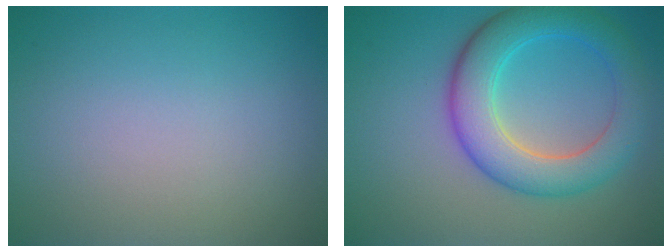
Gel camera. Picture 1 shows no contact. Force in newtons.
{"total": 6.6, "press": 6.6, "slide": 0.1}